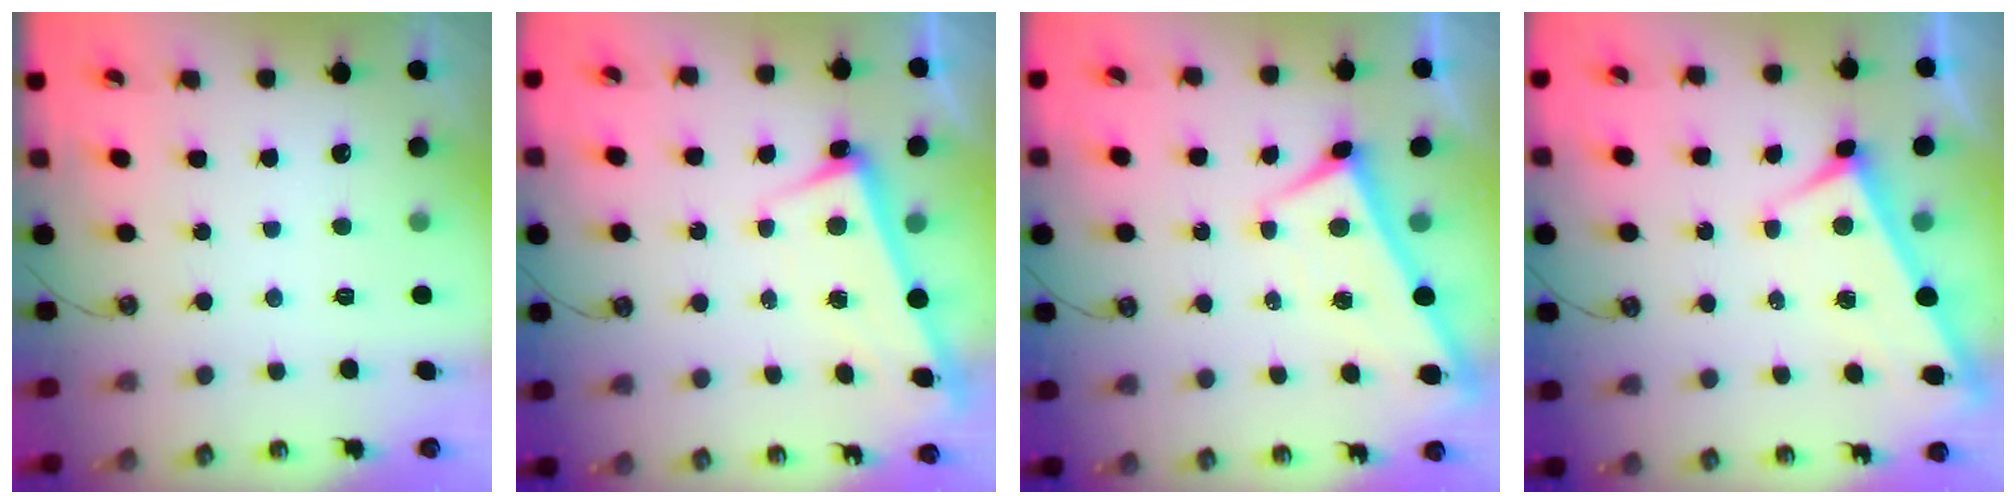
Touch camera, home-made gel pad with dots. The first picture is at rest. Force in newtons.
{"total": 2.5, "press": 2.4, "slide": 0.8}
{"total": 2.2, "press": 2.2, "slide": 0.3}
{"total": 3.4, "press": 3.4, "slide": 0.2}